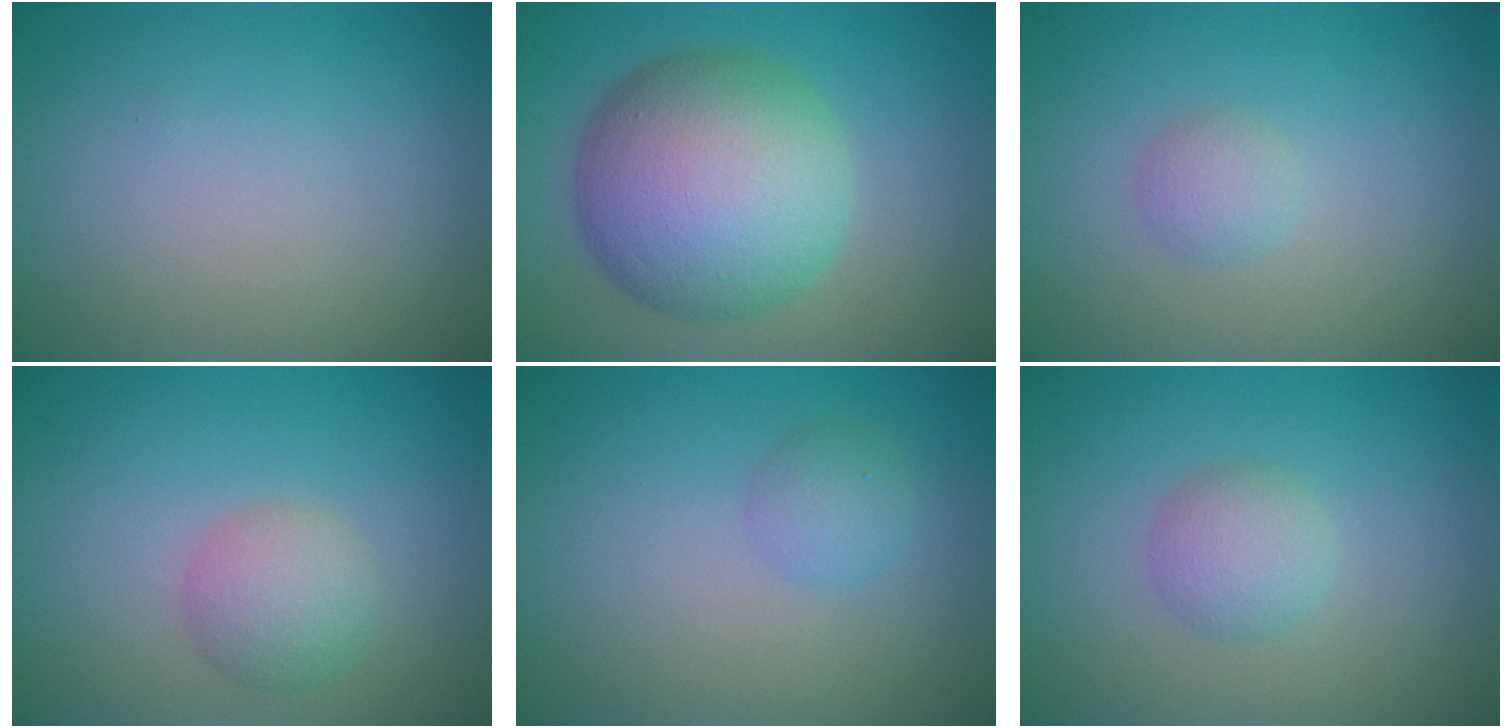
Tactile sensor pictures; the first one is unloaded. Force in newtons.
{"total": 11.5, "press": 11.5, "slide": 0.2}
{"total": 1.5, "press": 1.5, "slide": 0.0}
{"total": 2.9, "press": 2.9, "slide": 0.1}
{"total": 1.7, "press": 1.7, "slide": 0.0}
{"total": 2.4, "press": 2.4, "slide": 0.1}